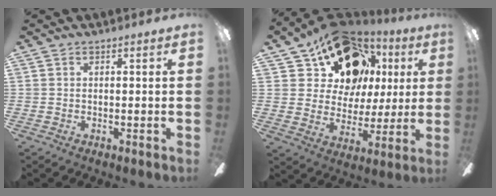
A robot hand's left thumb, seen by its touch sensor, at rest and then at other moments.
{"total": 18.1, "force": [10.3, 12.6, 7.8], "torque": [-0.141, -0.040, 0.197]}